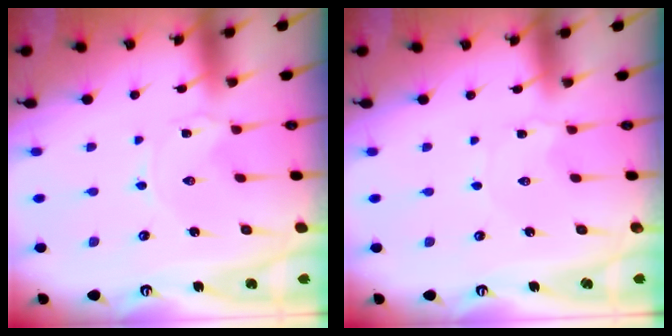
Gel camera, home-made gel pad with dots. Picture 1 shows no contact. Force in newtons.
{"total": 0.8, "press": 0.8, "slide": 0.1}